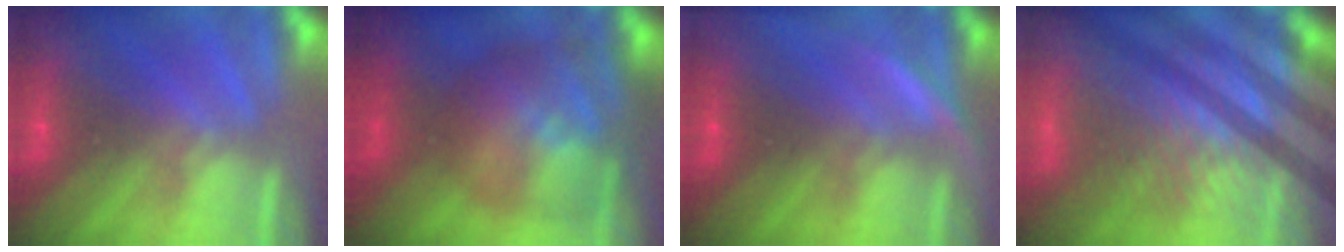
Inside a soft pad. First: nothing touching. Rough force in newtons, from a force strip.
{"total": 8.0}
{"total": 2.9}
{"total": 11.8}